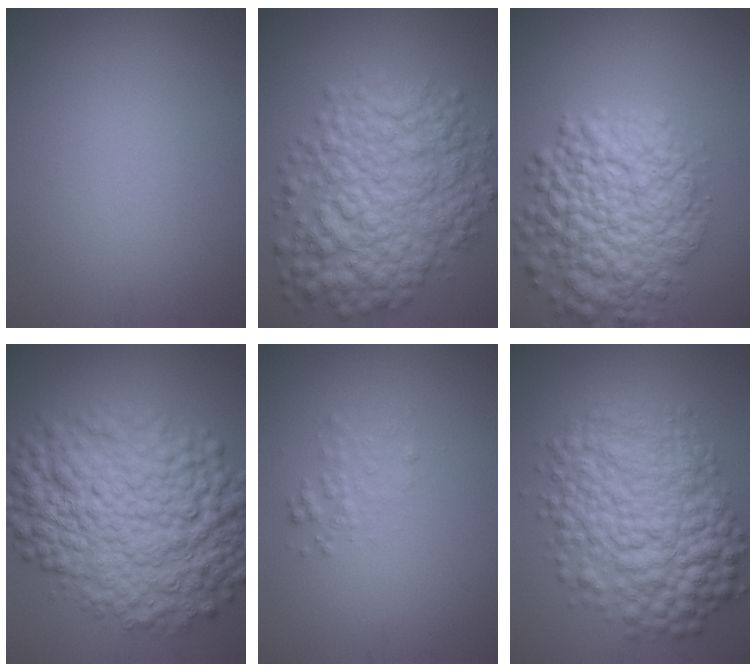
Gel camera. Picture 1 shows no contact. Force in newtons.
{"total": 9.0, "press": 9.0, "slide": 0.1}
{"total": 8.9, "press": 8.9, "slide": 0.4}
{"total": 11.8, "press": 11.8, "slide": 0.0}
{"total": 1.5, "press": 1.5, "slide": 0.0}
{"total": 10.4, "press": 10.4, "slide": 0.1}